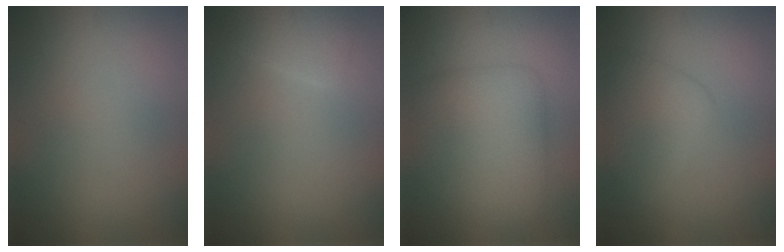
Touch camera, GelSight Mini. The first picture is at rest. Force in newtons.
{"total": 2.2, "press": 2.2, "slide": 0.1}
{"total": 5.9, "press": 5.9, "slide": 0.1}
{"total": 3.5, "press": 3.5, "slide": 0.2}